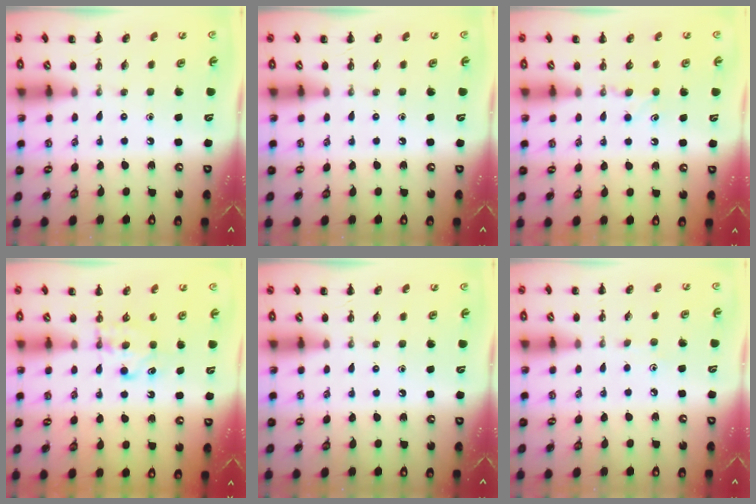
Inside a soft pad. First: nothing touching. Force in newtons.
{"total": 0.0}
{"total": 4.3, "press": 4.1, "slide": 1.3}
{"total": 5.3, "press": 5.2, "slide": 1.0}
{"total": 0.0}
{"total": 2.6, "press": 2.5, "slide": 0.8}